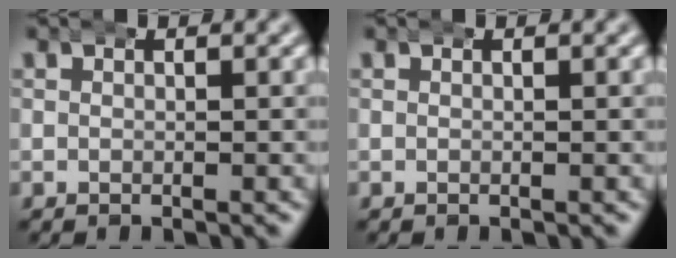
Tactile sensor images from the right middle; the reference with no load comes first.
{"total": 0.0}